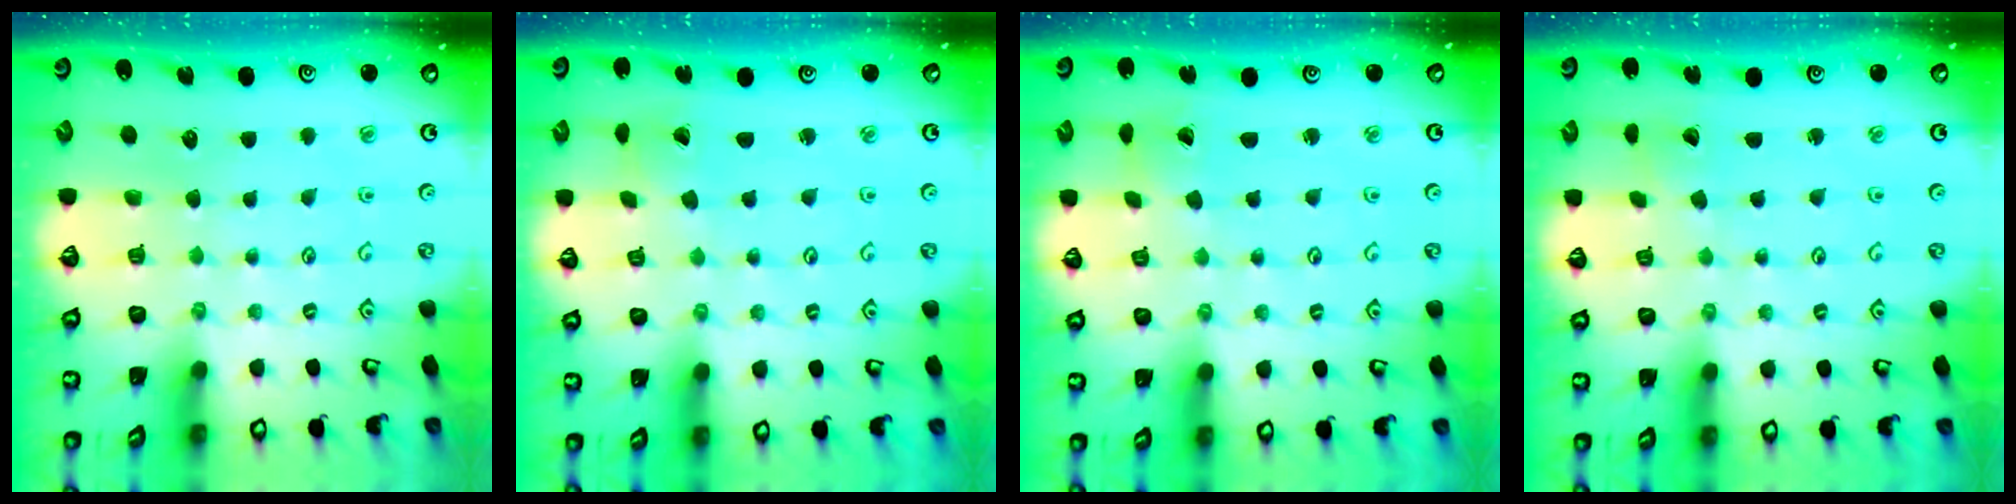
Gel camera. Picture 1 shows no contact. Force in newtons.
{"total": 2.2, "press": 2.2, "slide": 0.3}
{"total": 1.2, "press": 1.2, "slide": 0.2}
{"total": 1.7, "press": 1.7, "slide": 0.3}